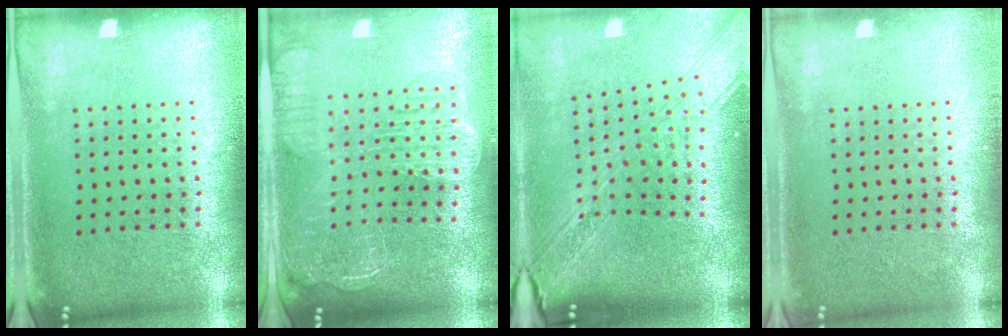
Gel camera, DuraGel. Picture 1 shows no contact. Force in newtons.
{"total": 2.8, "press": 2.3, "slide": 1.5}
{"total": 3.5, "press": 2.6, "slide": 2.4}
{"total": 0.7, "press": 0.6, "slide": 0.3}